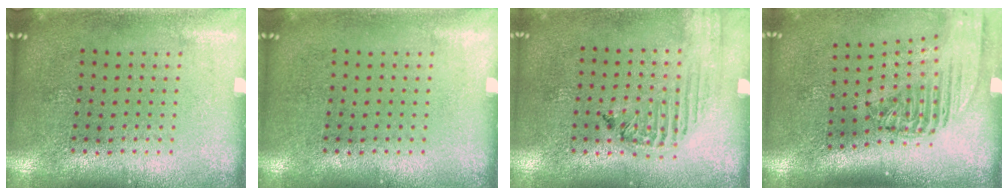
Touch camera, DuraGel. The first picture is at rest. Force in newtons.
{"total": 0.0}
{"total": 1.6, "press": 1.6, "slide": 0.3}
{"total": 2.4, "press": 1.8, "slide": 1.6}